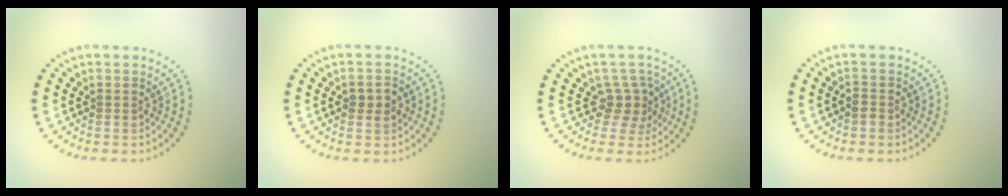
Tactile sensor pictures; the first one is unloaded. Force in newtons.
{"total": 1.6, "press": 1.5, "slide": 0.2}
{"total": 2.4, "press": 1.7, "slide": 1.8}
{"total": 1.0, "press": 0.8, "slide": 0.5}